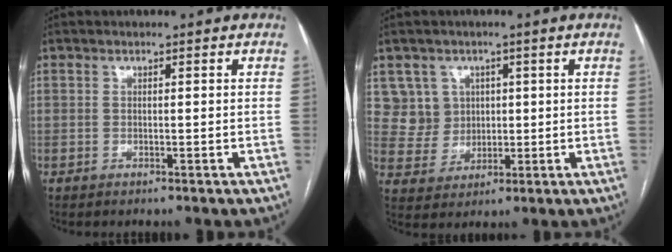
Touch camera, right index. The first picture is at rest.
{"total": 6.5, "force": [2.5, 6.0, 0.2], "torque": [-0.001, 0.020, 0.058]}